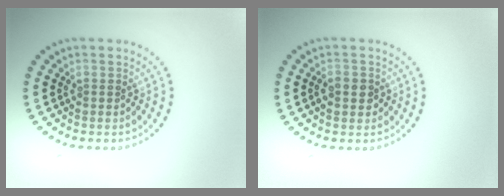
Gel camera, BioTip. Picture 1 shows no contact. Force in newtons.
{"total": 1.9, "press": 1.9, "slide": 0.3}